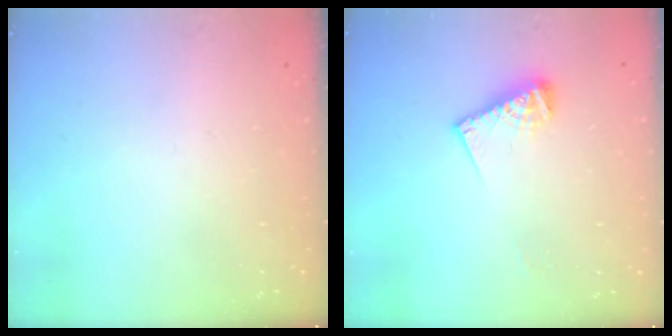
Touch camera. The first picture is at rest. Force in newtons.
{"total": 8.3, "press": 8.2, "slide": 1.2}